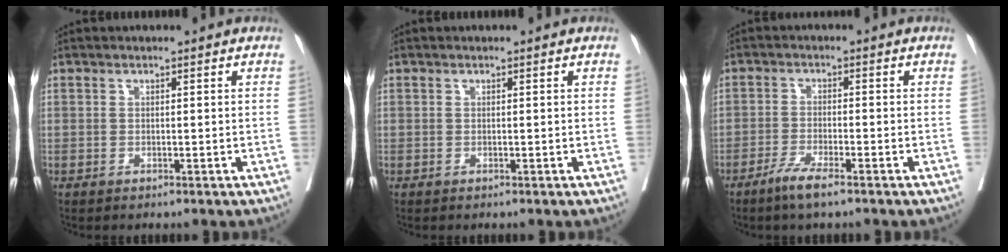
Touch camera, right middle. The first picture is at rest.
{"total": 0.0}
{"total": 4.0, "force": [-2.8, 0.1, 2.8], "torque": [-0.057, -0.006, -0.056]}